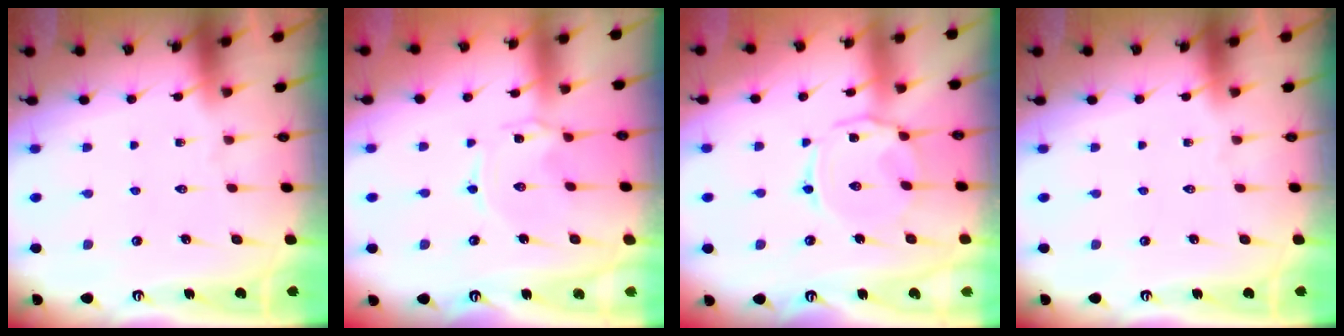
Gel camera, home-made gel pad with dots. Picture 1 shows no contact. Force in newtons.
{"total": 0.7, "press": 0.7, "slide": 0.1}
{"total": 5.2, "press": 5.2, "slide": 0.4}
{"total": 0.0}